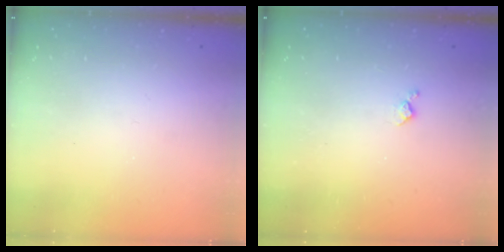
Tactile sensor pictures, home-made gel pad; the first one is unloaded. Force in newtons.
{"total": 3.2, "press": 3.1, "slide": 0.6}